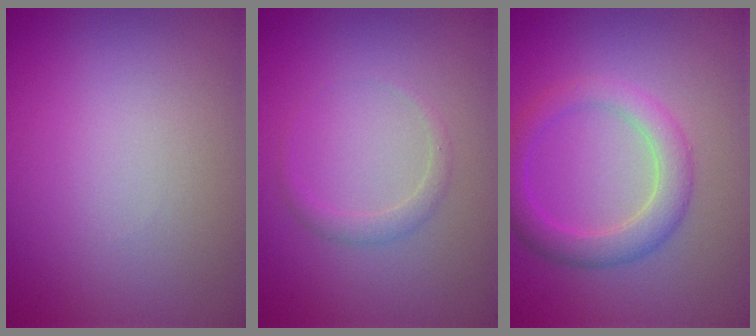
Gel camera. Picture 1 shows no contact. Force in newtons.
{"total": 1.1, "press": 1.1, "slide": 0.1}
{"total": 3.6, "press": 3.6, "slide": 0.3}